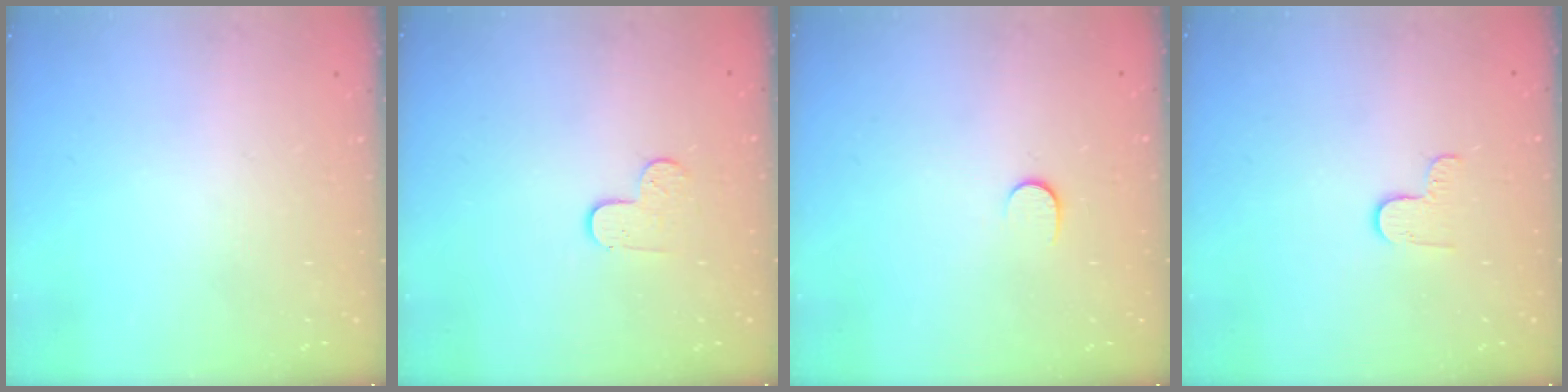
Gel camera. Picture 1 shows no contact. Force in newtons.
{"total": 5.3, "press": 5.3, "slide": 0.4}
{"total": 5.1, "press": 5.1, "slide": 0.6}
{"total": 3.8, "press": 3.8, "slide": 0.5}